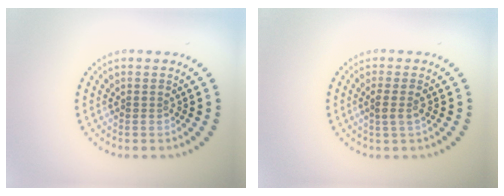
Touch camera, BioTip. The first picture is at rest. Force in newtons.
{"total": 1.5, "press": 1.2, "slide": 0.9}